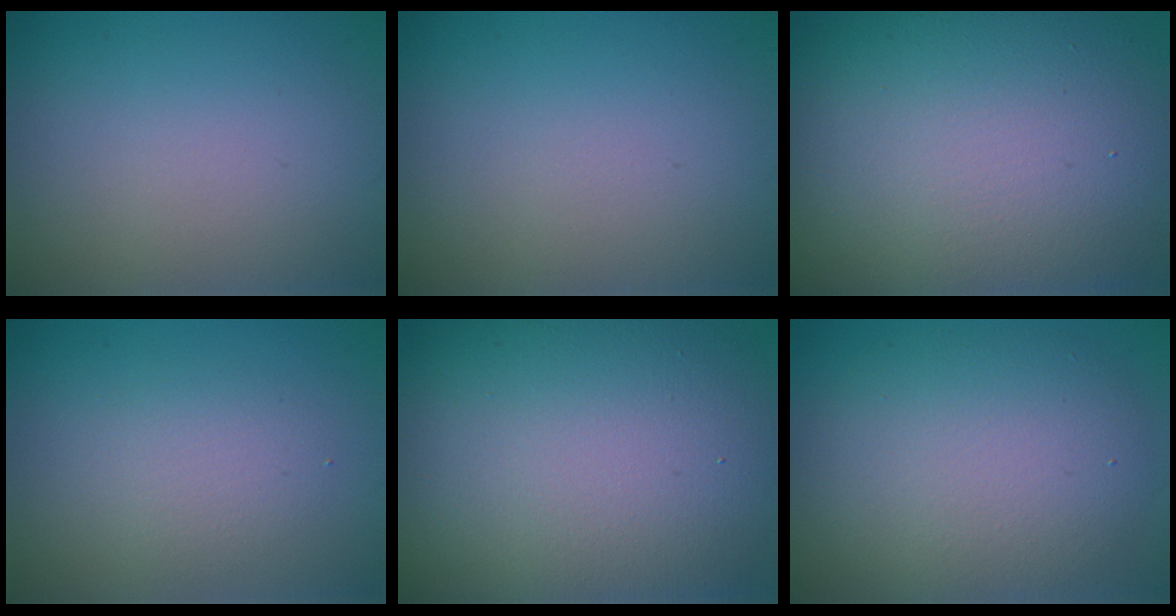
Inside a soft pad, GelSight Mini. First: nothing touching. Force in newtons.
{"total": 0.0}
{"total": 15.5, "press": 15.5, "slide": 0.5}
{"total": 2.2, "press": 2.2, "slide": 0.2}
{"total": 15.8, "press": 15.8, "slide": 1.3}
{"total": 7.6, "press": 7.6, "slide": 0.4}